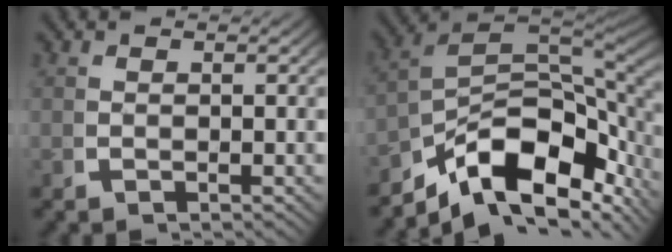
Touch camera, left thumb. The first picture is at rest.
{"total": 16.4, "force": [-2.9, 10.0, 12.6], "torque": [-0.211, -0.042, -0.030]}